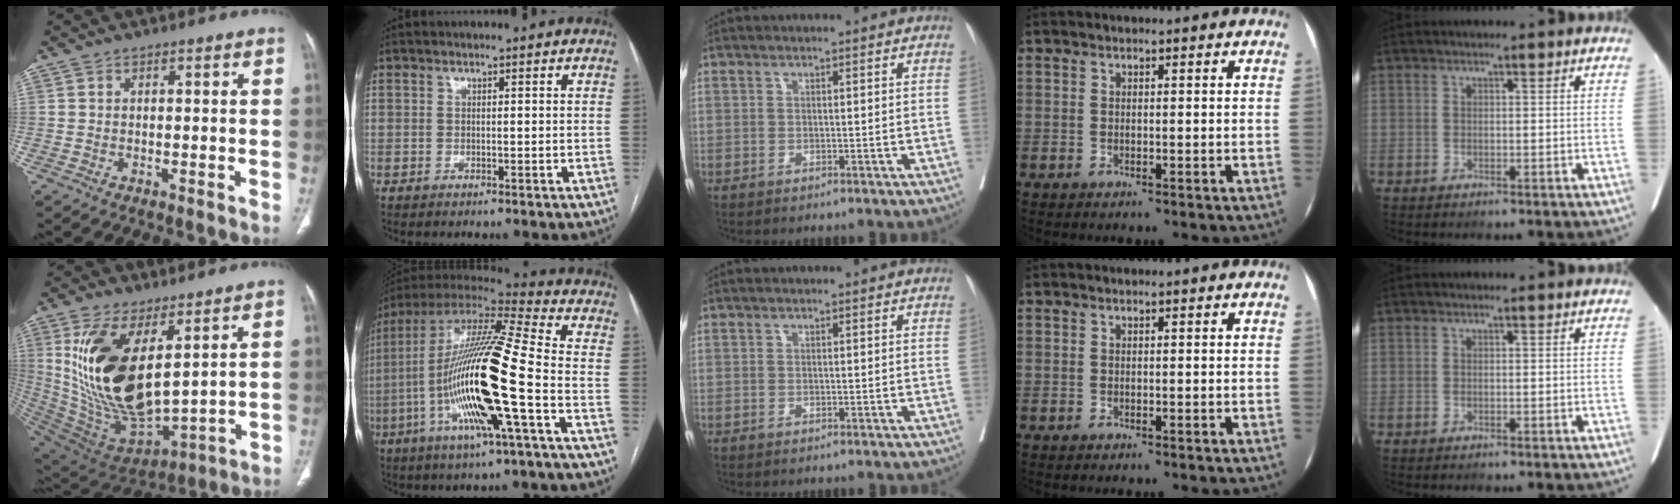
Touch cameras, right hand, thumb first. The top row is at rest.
{"thumb": {"total": 21.8, "force": [6.4, 10.1, 18.2], "torque": [-0.344, -0.038, 0.145]}, "index": {"total": 22.2, "force": [-5.2, 1.2, 21.6], "torque": [-0.428, -0.016, -0.104]}}